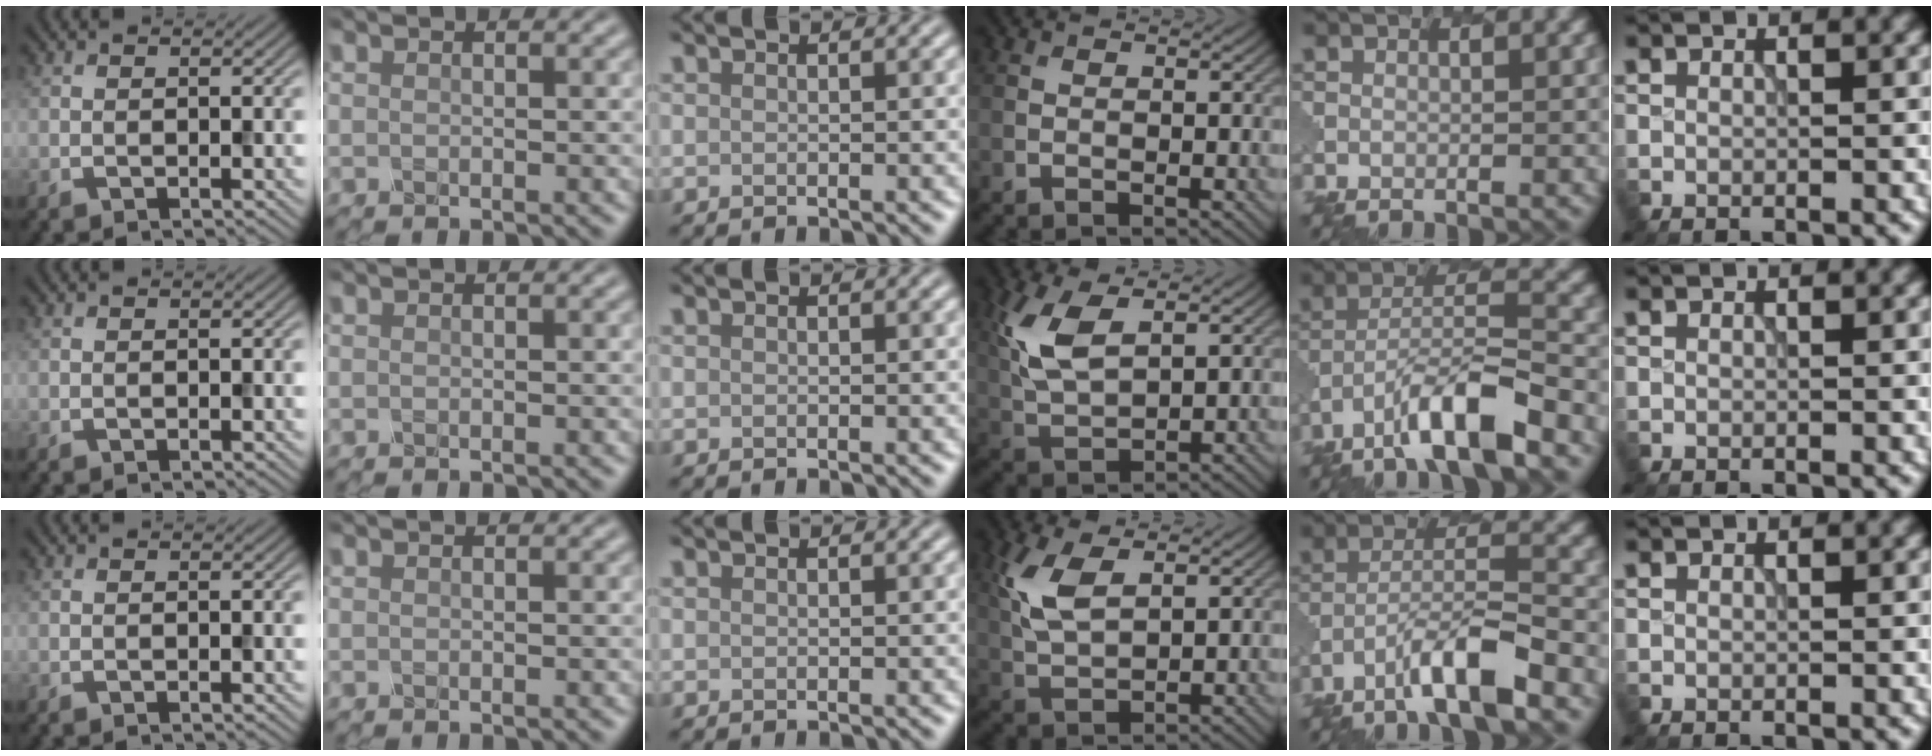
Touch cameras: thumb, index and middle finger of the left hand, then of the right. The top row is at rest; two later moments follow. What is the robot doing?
{"motion": "insert", "object": "pen bag"}